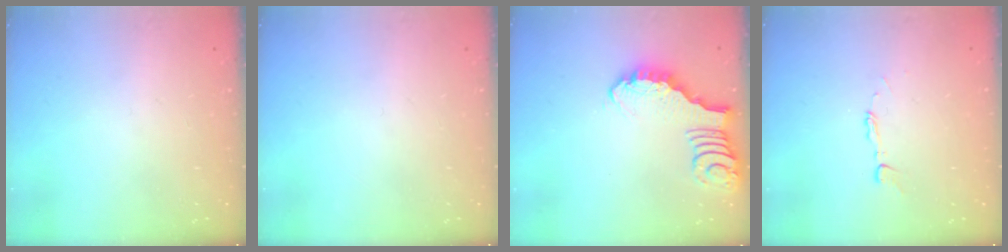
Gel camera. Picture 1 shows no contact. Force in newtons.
{"total": 0.0}
{"total": 2.9, "press": 2.9, "slide": 0.3}
{"total": 2.9, "press": 2.9, "slide": 0.2}